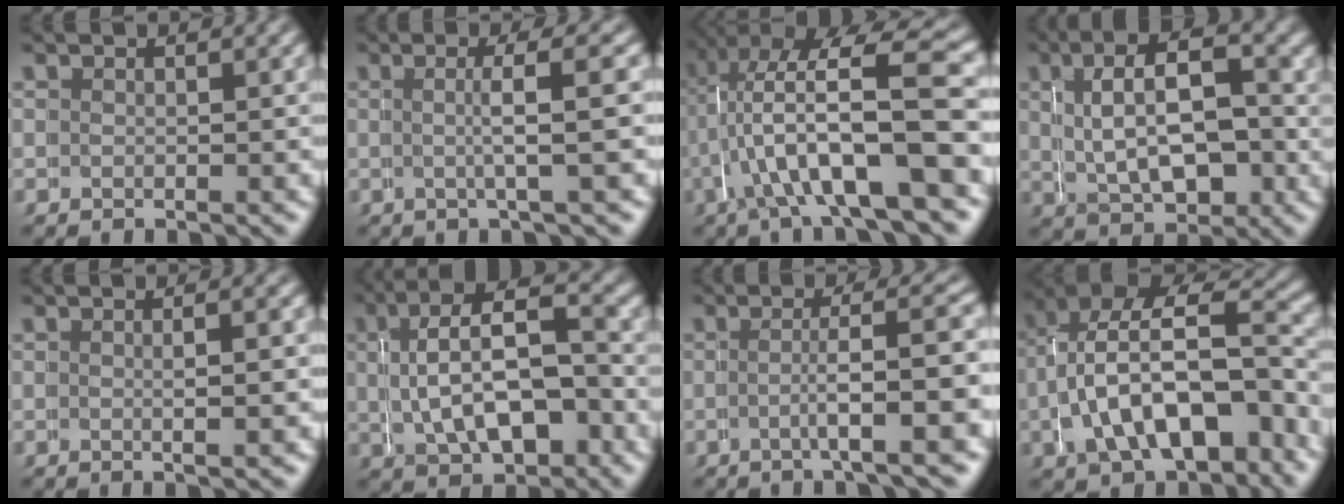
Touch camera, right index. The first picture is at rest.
{"total": 2.9, "force": [0.4, -1.7, 2.3], "torque": [-0.028, 0.007, 0.008]}
{"total": 8.4, "force": [-0.3, 2.5, 8.0], "torque": [-0.136, -0.004, 0.003]}
{"total": 6.2, "force": [1.4, 3.2, 5.2], "torque": [-0.063, 0.007, 0.020]}
{"total": 1.6, "force": [0.1, -0.8, 1.4], "torque": [-0.015, 0.003, 0.003]}
{"total": 6.1, "force": [0.3, 2.8, 5.4], "torque": [-0.087, -0.006, 0.014]}
{"total": 4.7, "force": [-1.0, -0.4, 4.6], "torque": [-0.058, 0.002, -0.009]}
{"total": 8.5, "force": [-1.6, 4.9, 6.7], "torque": [-0.129, -0.022, -0.016]}